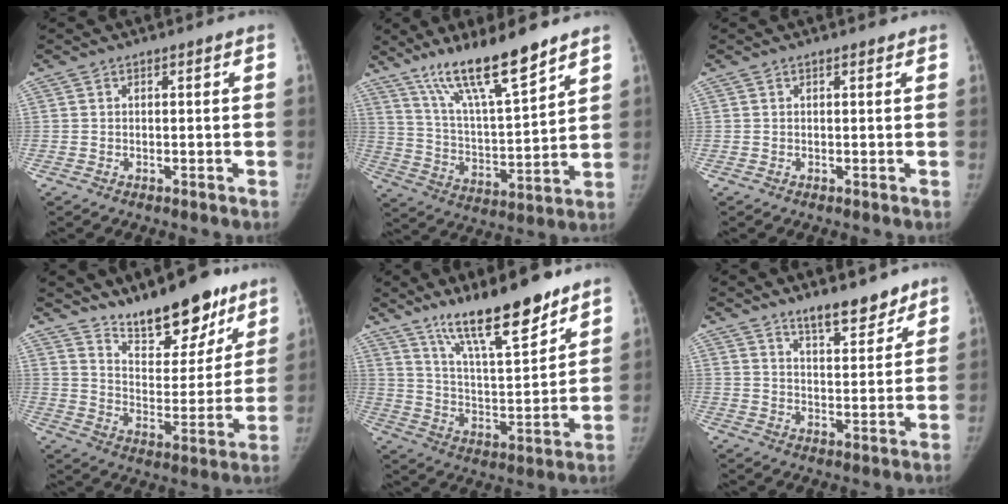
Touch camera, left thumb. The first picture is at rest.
{"total": 16.3, "force": [12.0, 2.5, 10.8], "torque": [-0.176, -0.071, 0.221]}
{"total": 0.5, "force": [0.5, 0.3, 0.1], "torque": [-0.005, -0.004, 0.005]}
{"total": 17.3, "force": [13.1, 6.8, 9.1], "torque": [-0.079, -0.091, 0.207]}
{"total": 17.5, "force": [12.8, 4.0, 11.2], "torque": [-0.156, -0.084, 0.223]}
{"total": 8.2, "force": [6.6, 2.7, 4.1], "torque": [-0.035, -0.049, 0.104]}